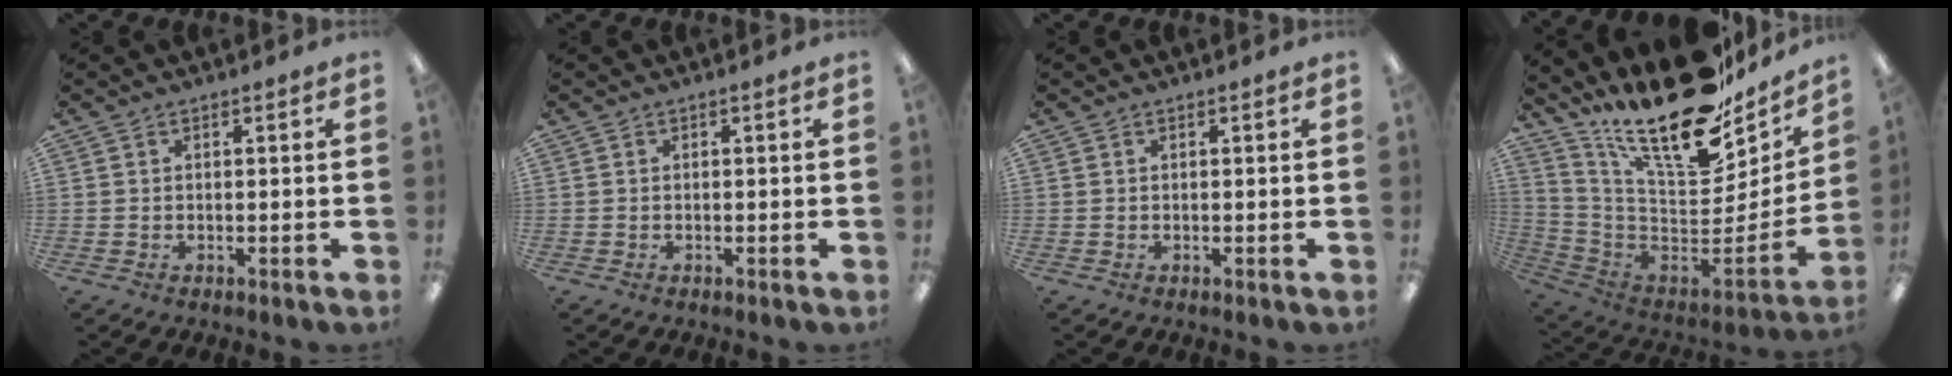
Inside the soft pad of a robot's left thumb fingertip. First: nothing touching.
{"total": 0.0}
{"total": 0.0}
{"total": 23.1, "force": [16.7, 8.1, 13.9], "torque": [-0.204, -0.131, 0.280]}